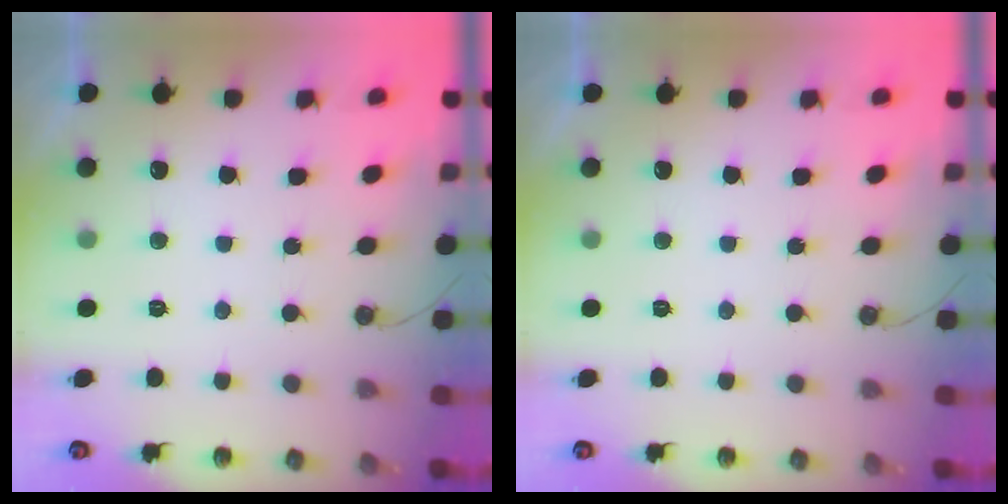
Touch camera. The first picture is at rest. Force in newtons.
{"total": 0.0}